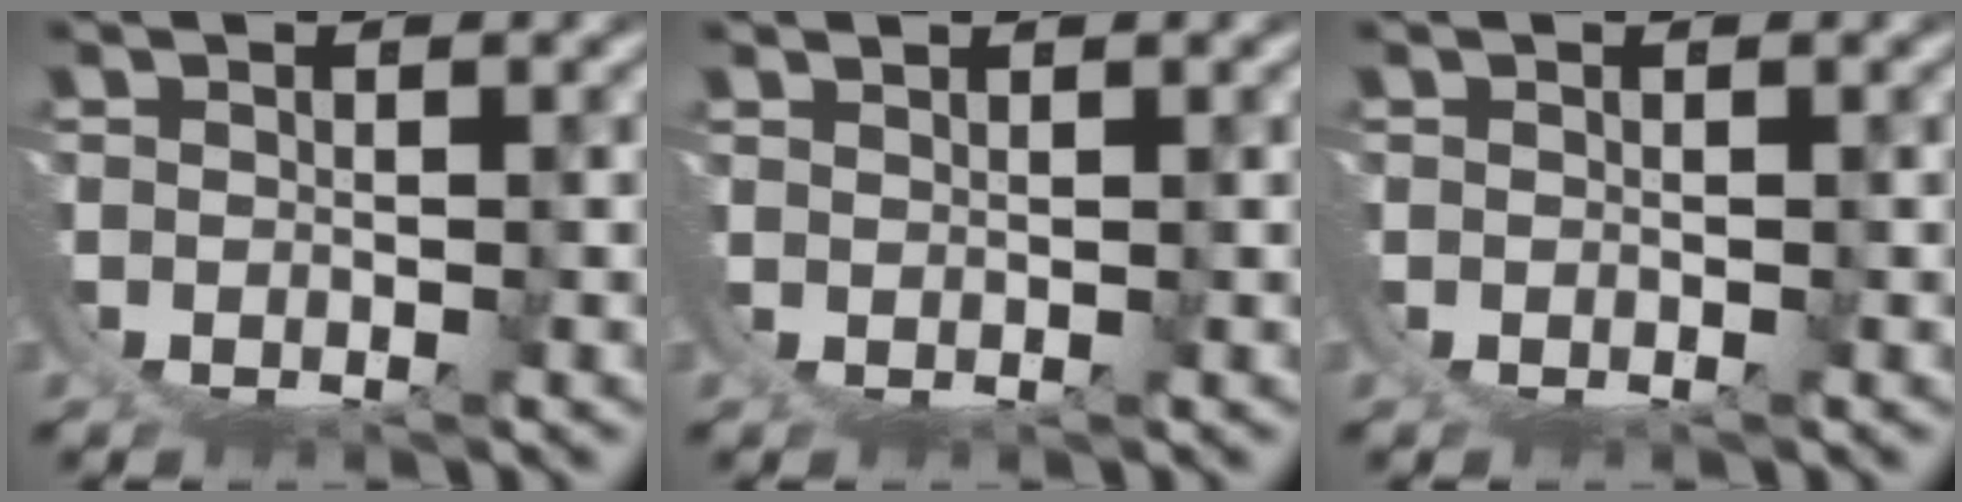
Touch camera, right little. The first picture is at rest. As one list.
[{"total": 1.5, "force": [0.9, -1.2, -0.1], "torque": [0.009, 0.000, 0.021]}, {"total": 0.0}]